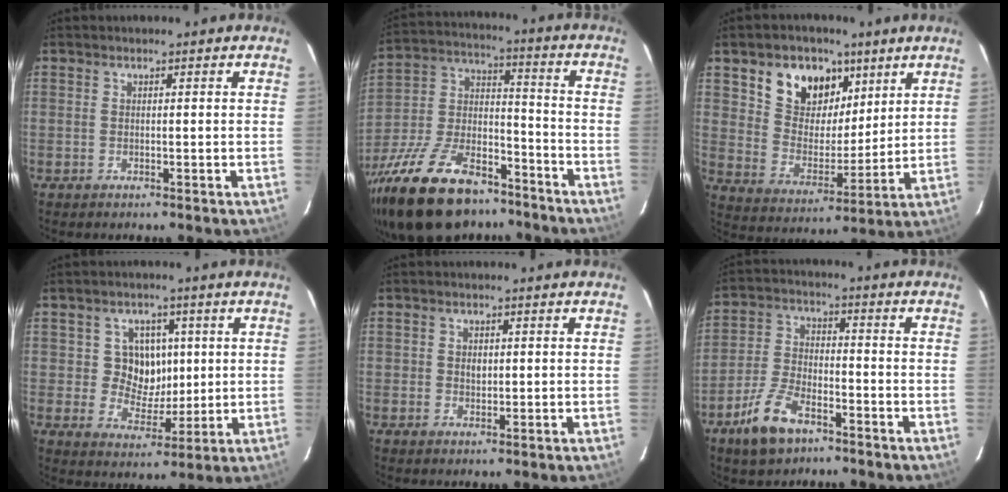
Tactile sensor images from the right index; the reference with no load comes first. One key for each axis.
{"total": 27.2, "fx": -19.2, "fy": 12.3, "fz": 14.8, "tx": -0.310, "ty": -0.005, "tz": -0.310}
{"total": 13.6, "fx": 7.4, "fy": 9.5, "fz": 6.4, "tx": -0.131, "ty": 0.021, "tz": 0.139}
{"total": 7.5, "fx": 1.3, "fy": 6.9, "fz": 2.5, "tx": -0.043, "ty": 0.001, "tz": 0.025}
{"total": 1.7, "fx": 0.2, "fy": 1.4, "fz": 0.8, "tx": -0.014, "ty": 0.002, "tz": 0.003}
{"total": 9.7, "fx": -6.3, "fy": 4.5, "fz": 5.9, "tx": -0.133, "ty": 0.001, "tz": -0.118}